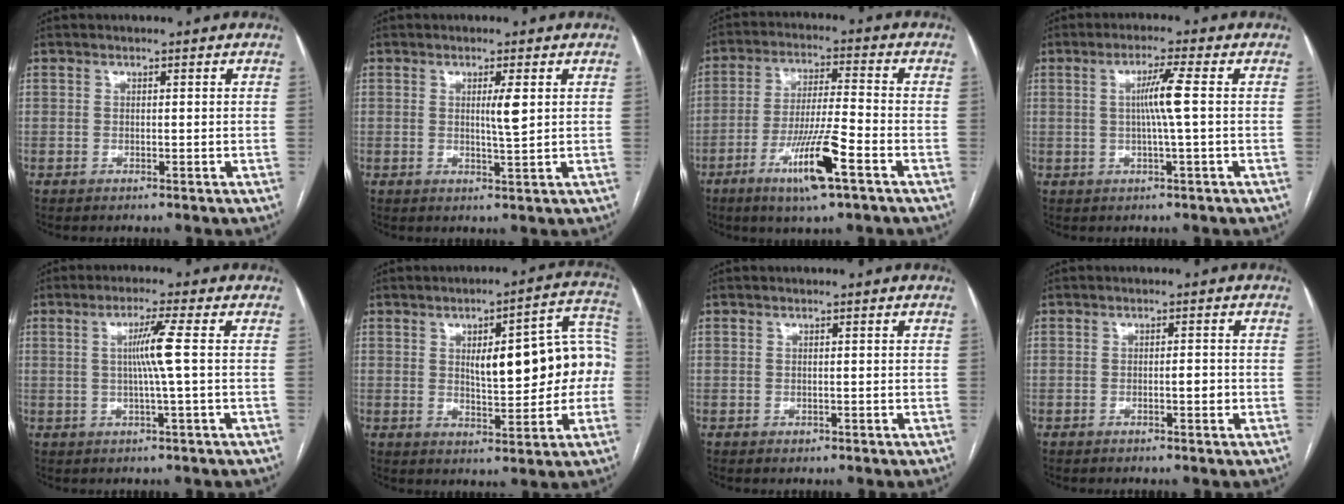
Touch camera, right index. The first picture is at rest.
{"total": 3.1, "force": [0.8, -0.1, 3.0], "torque": [-0.051, -0.006, 0.012]}
{"total": 11.0, "force": [-5.4, 0.3, 9.6], "torque": [-0.179, -0.015, -0.098]}
{"total": 5.0, "force": [0.4, -0.9, 4.9], "torque": [-0.089, 0.002, 0.009]}
{"total": 5.2, "force": [0.5, -1.3, 5.1], "torque": [-0.094, 0.001, 0.010]}
{"total": 15.2, "force": [1.0, 4.6, 14.4], "torque": [-0.180, 0.042, 0.020]}
{"total": 0.6, "force": [-0.1, 0.6, 0.2], "torque": [0.000, 0.002, -0.001]}
{"total": 1.7, "force": [-0.5, 0.4, 1.6], "torque": [-0.023, 0.001, -0.010]}